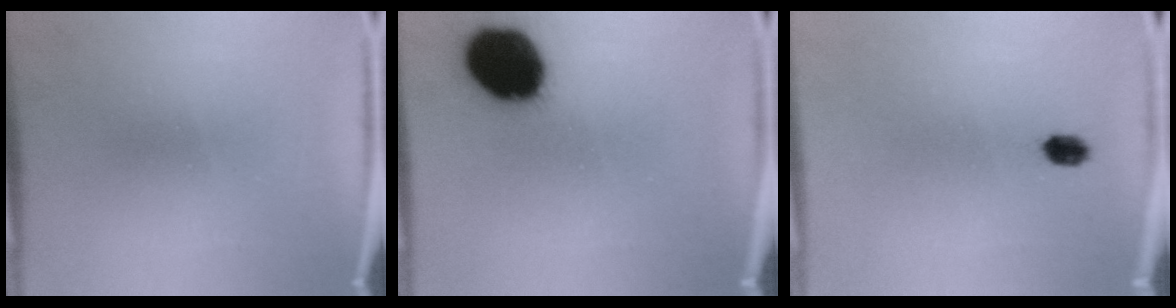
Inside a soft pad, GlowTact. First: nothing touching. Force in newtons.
{"total": 19.4}
{"total": 2.4}